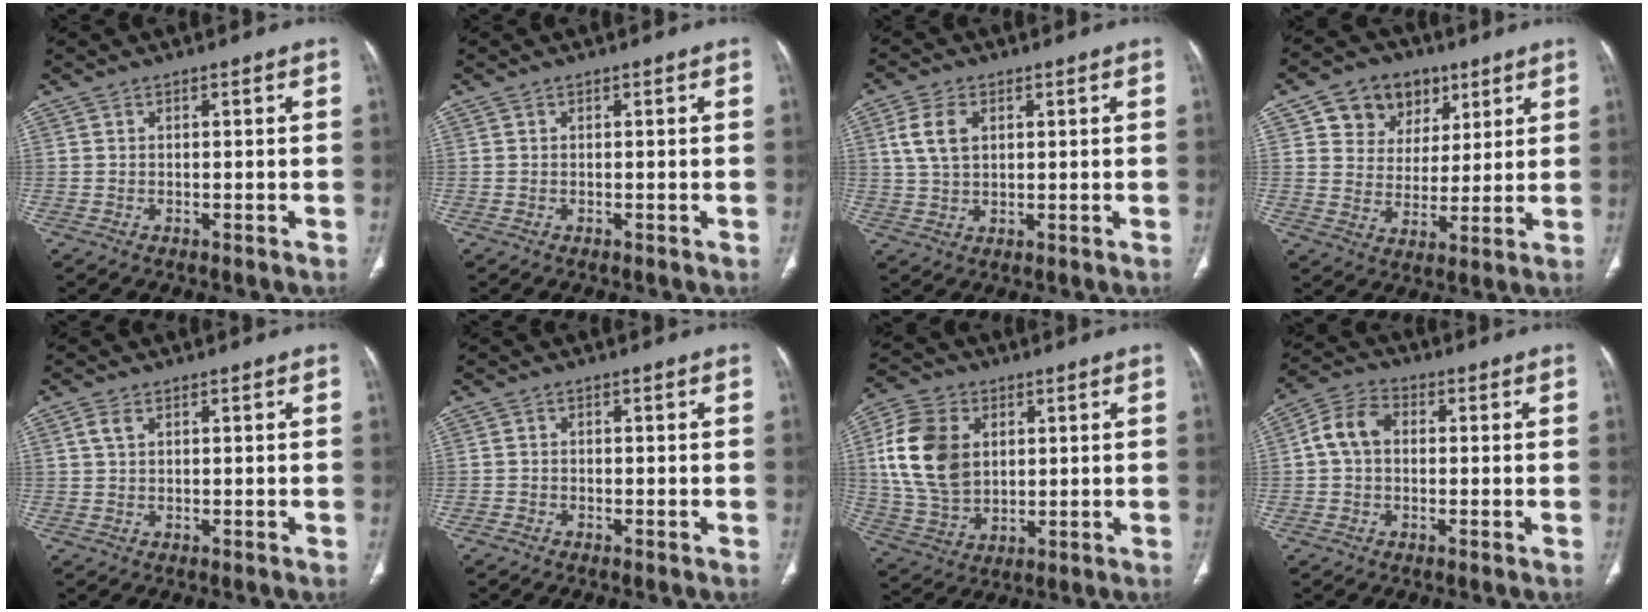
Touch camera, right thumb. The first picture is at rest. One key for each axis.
{"total": 0.0}
{"total": 6.2, "fx": 1.9, "fy": 3.9, "fz": 4.4, "tx": -0.090, "ty": 0.001, "tz": 0.040}
{"total": 11.7, "fx": 6.0, "fy": 9.3, "fz": 3.8, "tx": -0.027, "ty": -0.019, "tz": 0.102}
{"total": 2.0, "fx": 0.8, "fy": 1.1, "fz": 1.4, "tx": -0.033, "ty": 0.007, "tz": 0.018}
{"total": 0.9, "fx": -0.7, "fy": 0.5, "fz": 0.0, "tx": 0.001, "ty": 0.003, "tz": -0.021}
{"total": 15.3, "fx": 3.2, "fy": 10.9, "fz": 10.2, "tx": -0.185, "ty": -0.003, "tz": 0.064}
{"total": 6.9, "fx": 0.4, "fy": 5.0, "fz": 4.7, "tx": -0.086, "ty": 0.023, "tz": -0.001}